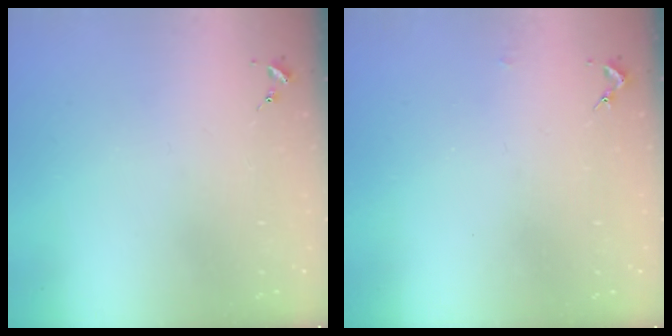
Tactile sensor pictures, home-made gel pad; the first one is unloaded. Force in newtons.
{"total": 1.4, "press": 1.4, "slide": 0.1}